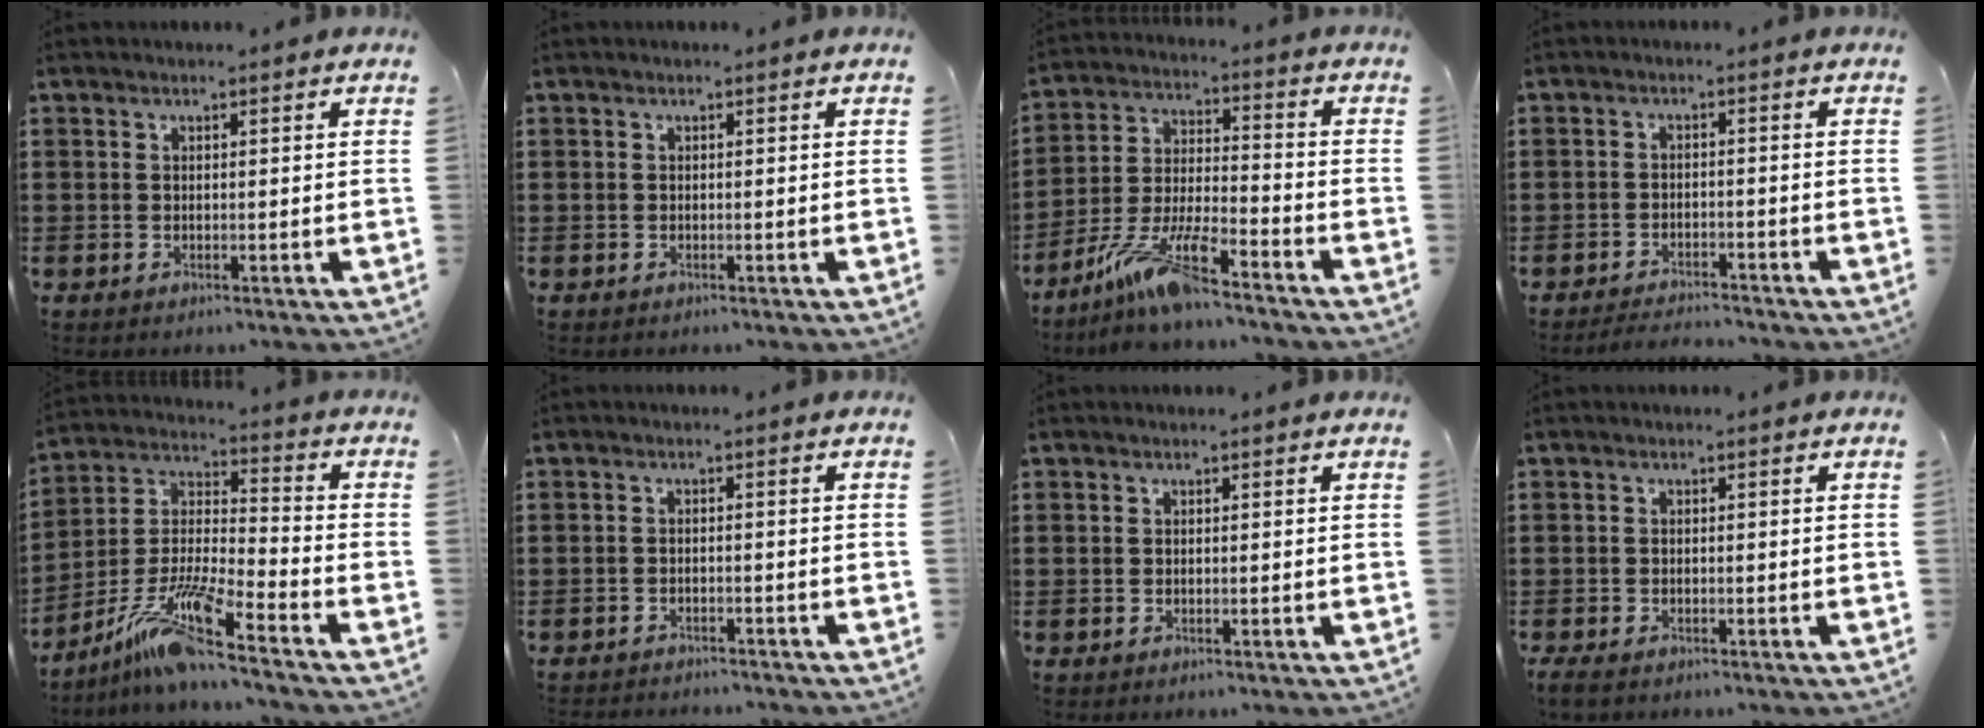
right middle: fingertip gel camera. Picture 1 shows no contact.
{"total": 0.0}
{"total": 10.6, "force": [-8.3, 1.0, 6.5], "torque": [-0.139, 0.001, -0.165]}
{"total": 2.6, "force": [-2.6, 0.1, 0.1], "torque": [-0.009, -0.001, -0.055]}
{"total": 9.0, "force": [-6.8, 0.2, 5.9], "torque": [-0.140, -0.017, -0.140]}
{"total": 1.5, "force": [-1.5, 0.0, 0.0], "torque": [-0.007, -0.002, -0.031]}
{"total": 0.0}
{"total": 1.0, "force": [-0.7, 0.3, 0.6], "torque": [-0.021, -0.007, -0.015]}